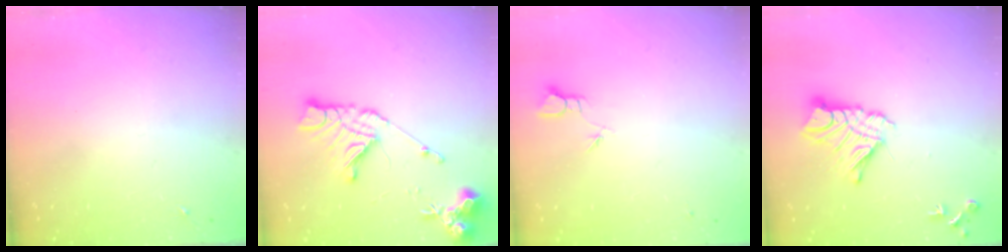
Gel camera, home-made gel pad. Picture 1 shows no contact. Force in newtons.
{"total": 15.4, "press": 15.3, "slide": 1.8}
{"total": 2.3, "press": 2.3, "slide": 0.1}
{"total": 13.7, "press": 13.7, "slide": 1.3}